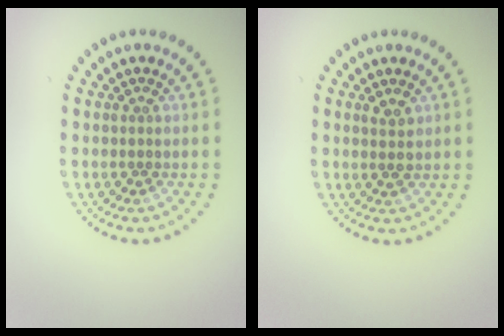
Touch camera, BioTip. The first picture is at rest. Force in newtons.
{"total": 1.5, "press": 1.5, "slide": 0.3}